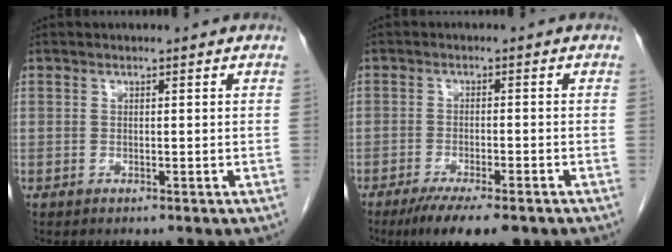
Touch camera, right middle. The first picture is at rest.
{"total": 9.1, "force": [-6.6, 1.9, 5.9], "torque": [-0.083, -0.015, -0.100]}